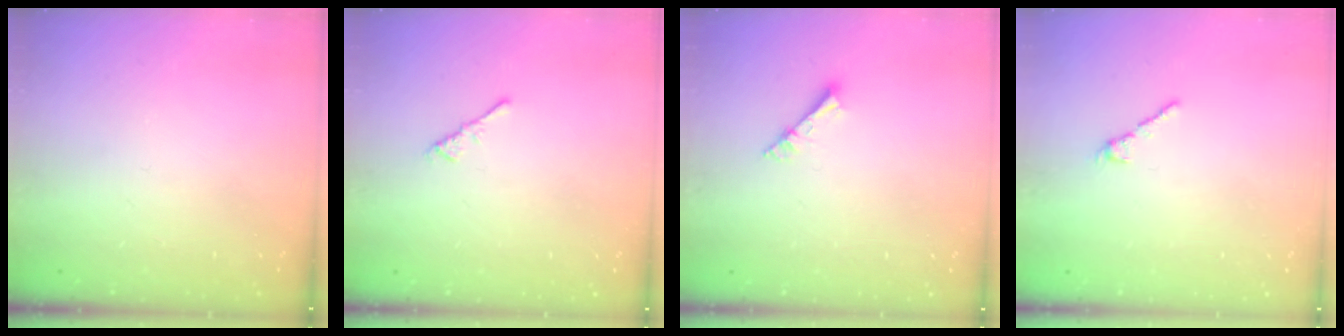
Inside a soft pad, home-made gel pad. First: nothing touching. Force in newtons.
{"total": 1.1, "press": 1.0, "slide": 0.4}
{"total": 3.4, "press": 3.4, "slide": 0.3}
{"total": 2.2, "press": 2.2, "slide": 0.4}